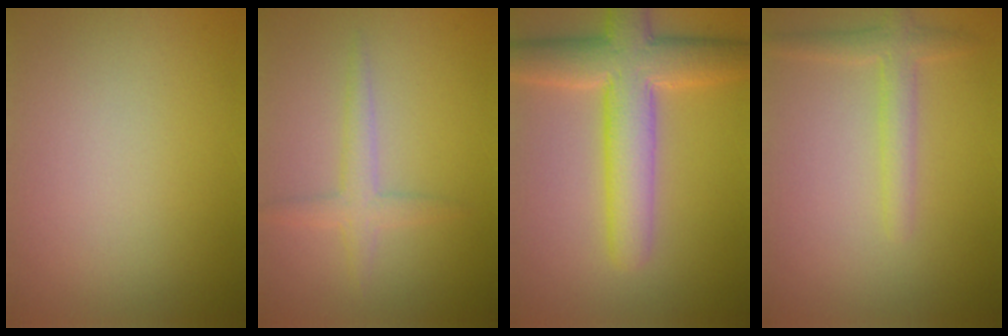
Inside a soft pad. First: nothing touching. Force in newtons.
{"total": 2.2, "press": 2.2, "slide": 0.1}
{"total": 7.8, "press": 7.7, "slide": 0.3}
{"total": 2.3, "press": 2.3, "slide": 0.1}